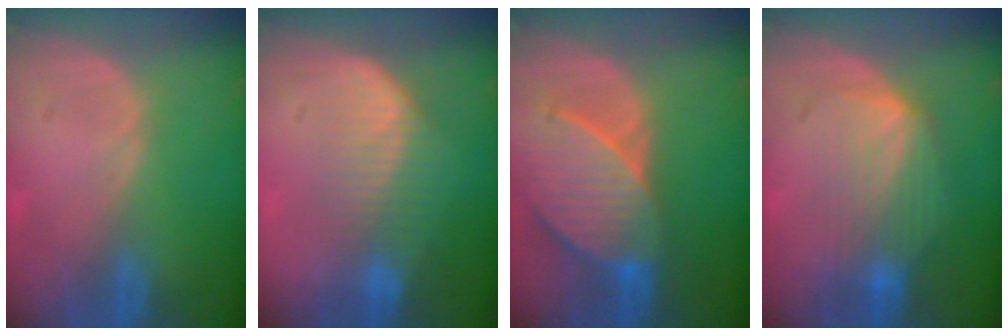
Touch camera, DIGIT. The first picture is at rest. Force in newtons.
{"total": 6.9, "press": 6.5, "slide": 2.4}
{"total": 9.6, "press": 8.7, "slide": 4.1}
{"total": 7.5, "press": 7.3, "slide": 1.7}